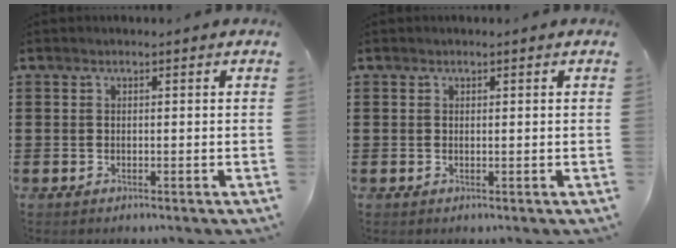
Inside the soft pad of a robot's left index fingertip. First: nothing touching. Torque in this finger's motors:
{"motor_torque": [0.08, 0.02, -0.02, -0.02]}